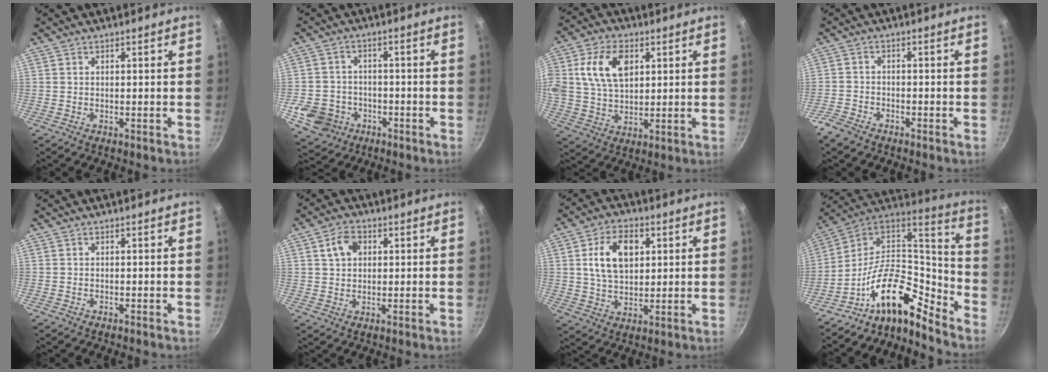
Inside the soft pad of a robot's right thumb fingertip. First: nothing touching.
{"total": 8.7, "force": [-3.6, 7.3, 3.2], "torque": [-0.045, 0.028, -0.053]}
{"total": 12.3, "force": [3.5, 8.0, 8.6], "torque": [-0.148, 0.000, 0.064]}
{"total": 4.0, "force": [-3.3, 1.8, 1.5], "torque": [-0.042, 0.021, -0.068]}
{"total": 0.0}
{"total": 4.9, "force": [1.5, 3.7, 3.0], "torque": [-0.037, 0.007, 0.021]}
{"total": 10.9, "force": [2.8, 7.0, 7.9], "torque": [-0.118, -0.001, 0.047]}
{"total": 17.2, "force": [-10.9, 7.6, 11.0], "torque": [-0.156, 0.093, -0.215]}